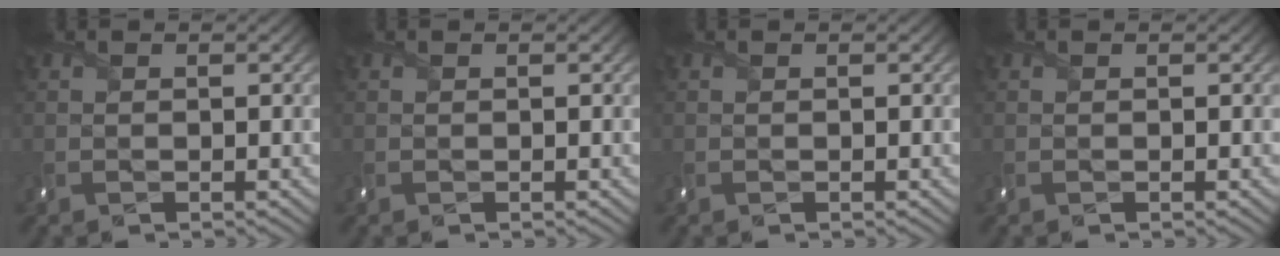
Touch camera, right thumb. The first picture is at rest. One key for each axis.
{"total": 0.0}
{"total": 0.0}
{"total": 0.0}